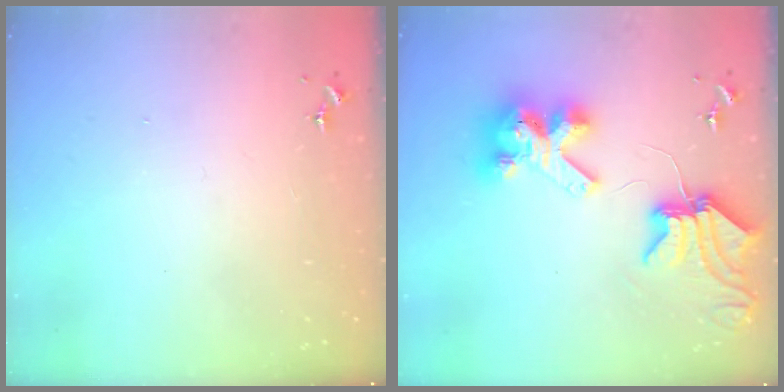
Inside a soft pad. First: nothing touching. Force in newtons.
{"total": 12.7, "press": 12.6, "slide": 1.6}